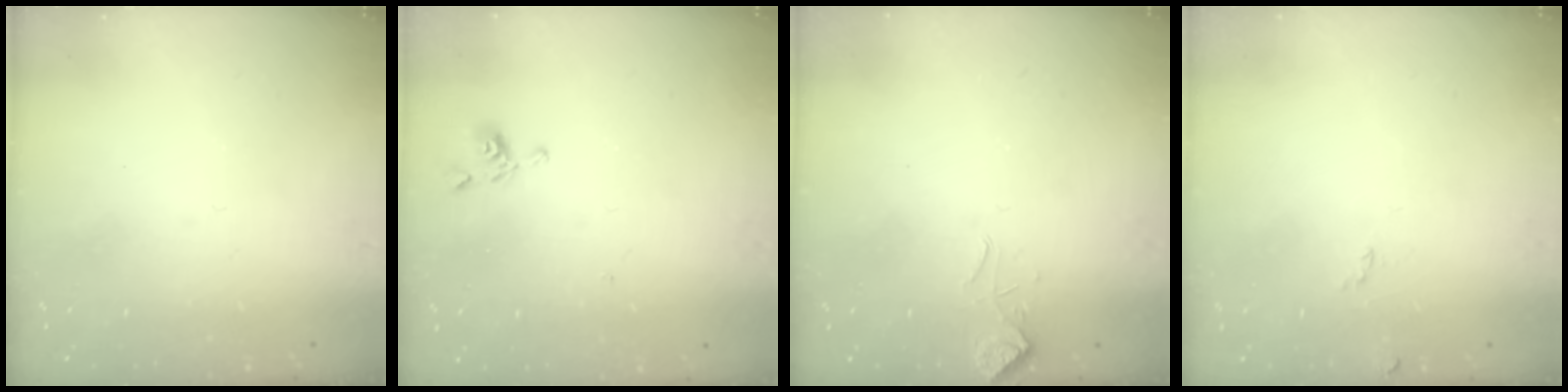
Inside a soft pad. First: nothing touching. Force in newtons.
{"total": 4.5, "press": 4.5, "slide": 0.4}
{"total": 2.2, "press": 2.1, "slide": 0.7}
{"total": 2.6, "press": 2.5, "slide": 0.5}